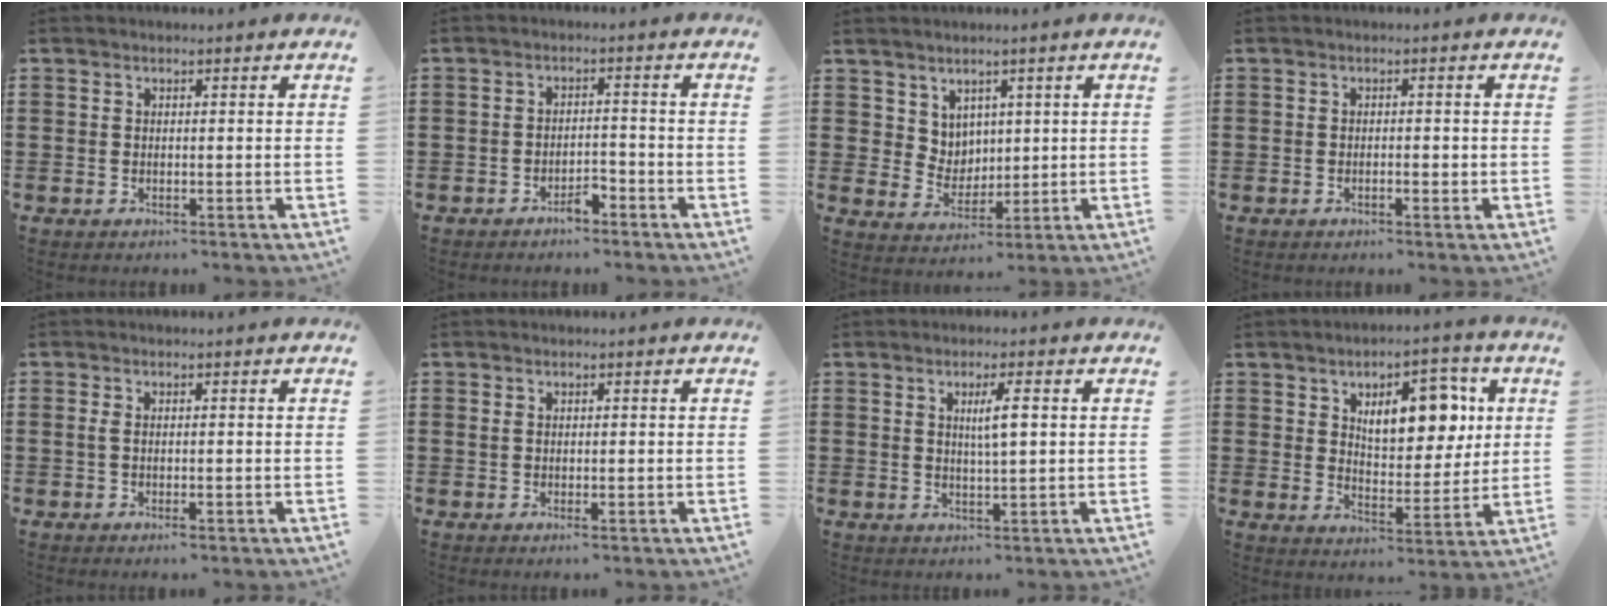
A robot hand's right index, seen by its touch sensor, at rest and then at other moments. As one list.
[{"total": 2.7, "force": [-2.3, 0.7, 1.2], "torque": [-0.023, 0.004, -0.045]}, {"total": 4.5, "force": [3.0, 3.3, 0.6], "torque": [-0.030, -0.001, 0.056]}, {"total": 1.3, "force": [-0.4, 0.4, 1.1], "torque": [-0.020, -0.001, -0.007]}, {"total": 1.8, "force": [-0.3, 0.5, 1.7], "torque": [-0.039, -0.003, -0.007]}, {"total": 1.0, "force": [0.1, 0.3, 1.0], "torque": [-0.020, 0.001, 0.003]}, {"total": 3.5, "force": [0.9, 0.4, 3.4], "torque": [-0.068, 0.003, 0.011]}, {"total": 10.4, "force": [3.9, 5.5, 7.9], "torque": [-0.125, 0.003, 0.064]}]